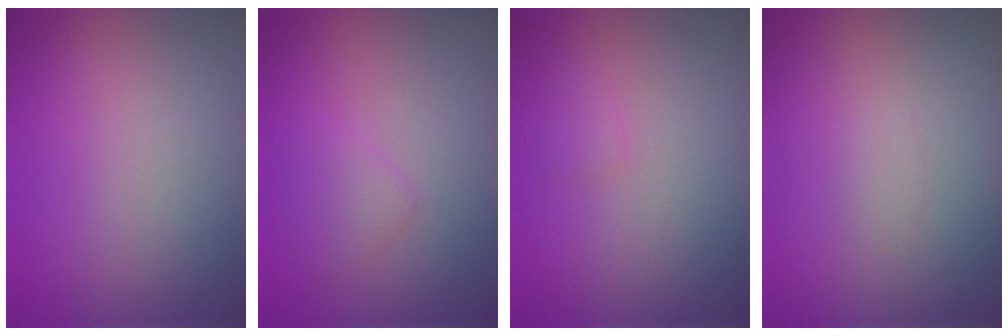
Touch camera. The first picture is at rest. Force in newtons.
{"total": 1.6, "press": 1.6, "slide": 0.1}
{"total": 0.8, "press": 0.7, "slide": 0.1}
{"total": 0.5, "press": 0.5, "slide": 0.0}